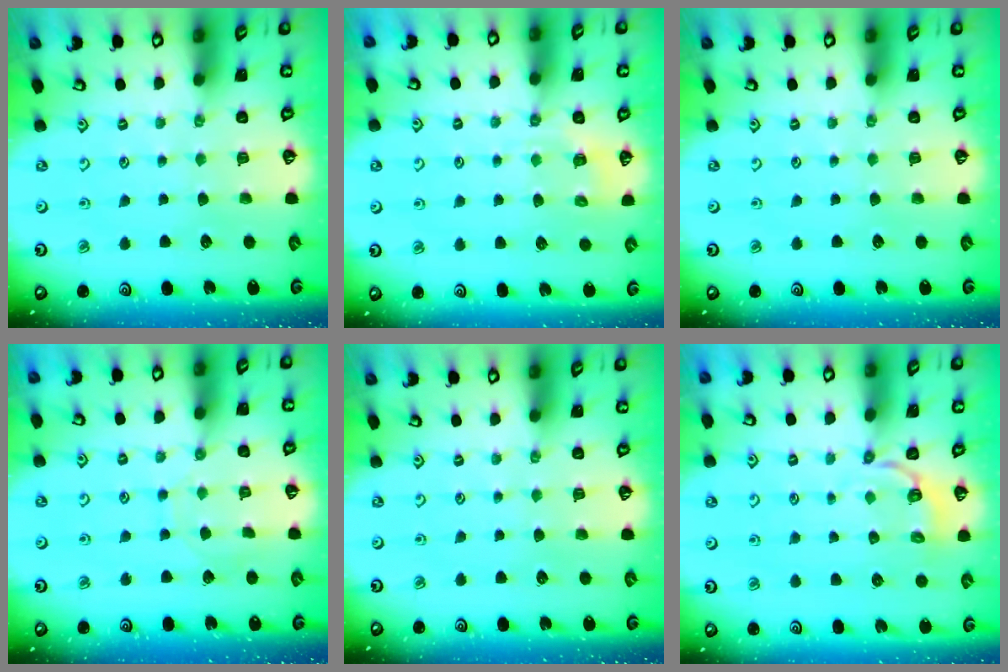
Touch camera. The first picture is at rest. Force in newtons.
{"total": 3.2, "press": 3.0, "slide": 1.1}
{"total": 0.0}
{"total": 7.7, "press": 7.6, "slide": 0.6}
{"total": 0.0}
{"total": 3.5, "press": 2.6, "slide": 2.4}